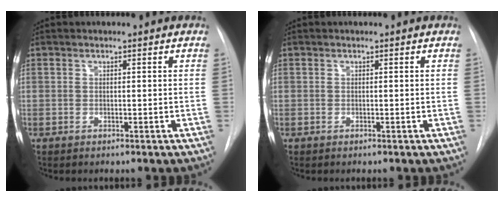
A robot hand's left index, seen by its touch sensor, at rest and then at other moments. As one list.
[{"total": 0.0}]